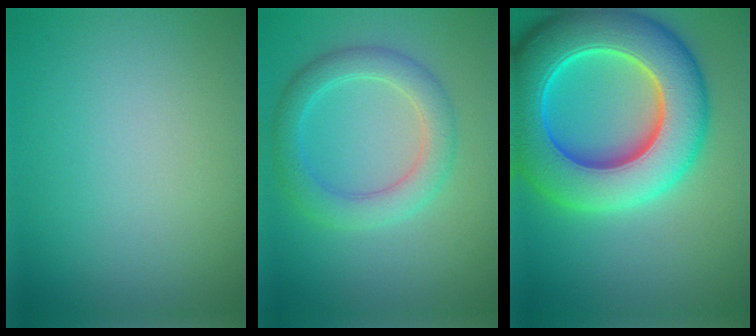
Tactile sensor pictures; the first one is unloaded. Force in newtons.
{"total": 3.8, "press": 3.8, "slide": 0.2}
{"total": 12.6, "press": 12.6, "slide": 0.3}